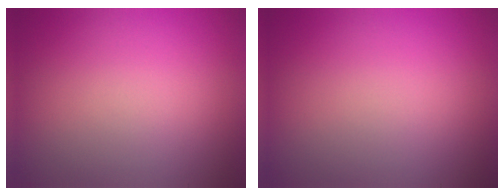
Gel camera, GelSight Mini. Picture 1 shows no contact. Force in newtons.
{"total": 0.0}